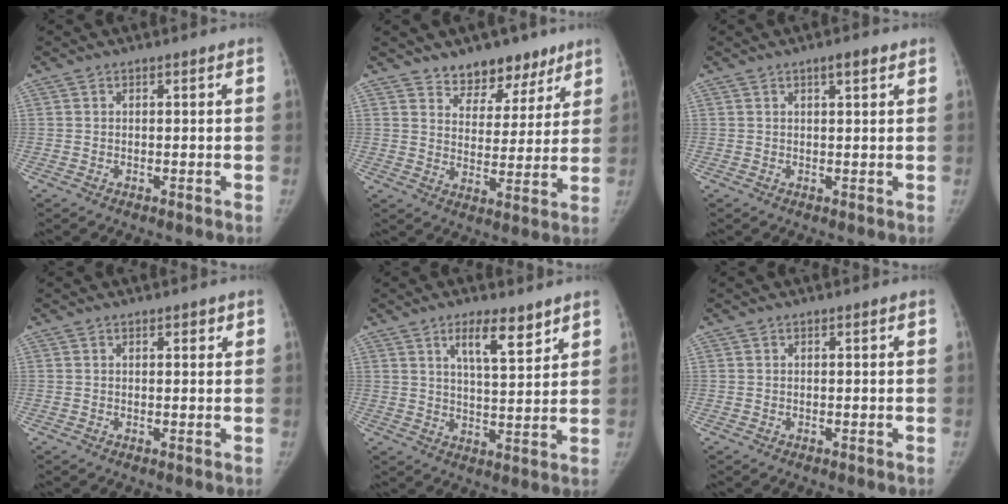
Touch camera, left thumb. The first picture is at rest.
{"total": 11.1, "force": [8.3, 6.4, 3.5], "torque": [0.006, -0.045, 0.129]}
{"total": 2.5, "force": [1.4, 0.7, 1.9], "torque": [-0.024, -0.005, 0.020]}
{"total": 1.2, "force": [0.8, 0.5, 0.7], "torque": [-0.004, -0.003, 0.010]}
{"total": 8.1, "force": [5.2, 2.4, 5.7], "torque": [-0.078, -0.037, 0.087]}
{"total": 0.0}